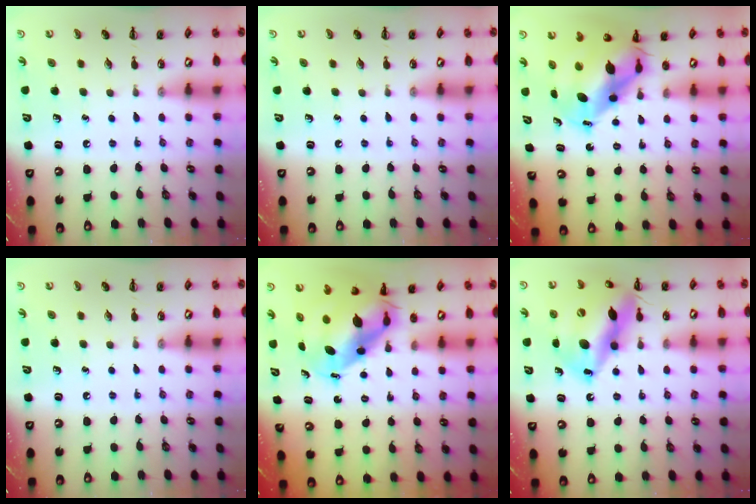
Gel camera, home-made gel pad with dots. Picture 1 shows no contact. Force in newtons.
{"total": 0.0}
{"total": 11.1, "press": 10.6, "slide": 3.5}
{"total": 0.0}
{"total": 8.7, "press": 8.4, "slide": 2.2}
{"total": 19.6, "press": 19.5, "slide": 2.3}